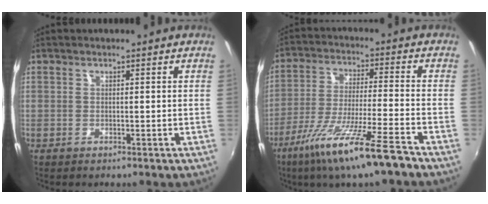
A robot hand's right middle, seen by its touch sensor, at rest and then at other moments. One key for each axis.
{"total": 15.1, "fx": -10.3, "fy": 0.3, "fz": 11.0, "tx": -0.217, "ty": -0.041, "tz": -0.177}